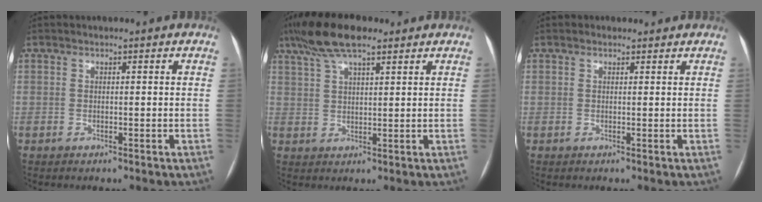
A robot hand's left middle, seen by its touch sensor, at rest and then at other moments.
{"total": 9.2, "force": [6.6, 2.2, 6.0], "torque": [-0.119, 0.030, 0.117]}
{"total": 1.1, "force": [0.9, 0.6, 0.0], "torque": [-0.001, 0.009, 0.011]}